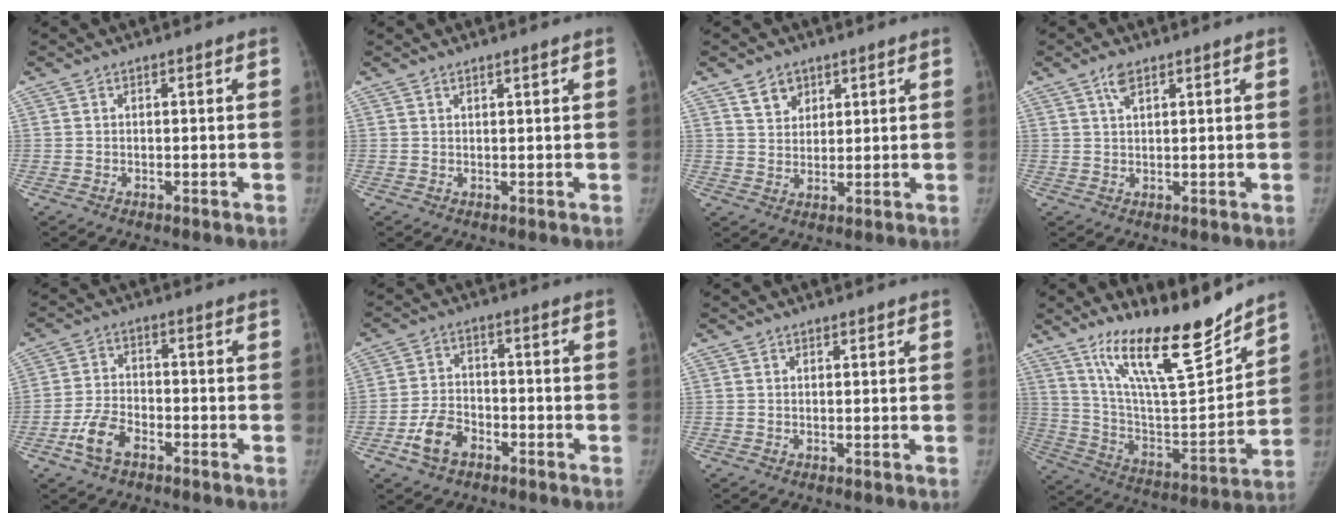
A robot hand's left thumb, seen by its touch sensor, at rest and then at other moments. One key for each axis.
{"total": 0.8, "fx": 0.7, "fy": 0.0, "fz": 0.4, "tx": -0.007, "ty": -0.006, "tz": 0.014}
{"total": 4.6, "fx": 3.0, "fy": 3.2, "fz": 1.5, "tx": -0.005, "ty": -0.022, "tz": 0.059}
{"total": 2.7, "fx": 1.7, "fy": 1.0, "fz": 1.8, "tx": -0.036, "ty": 0.000, "tz": 0.036}
{"total": 6.5, "fx": -3.6, "fy": 3.5, "fz": 4.1, "tx": -0.083, "ty": 0.019, "tz": -0.068}
{"total": 7.0, "fx": -3.7, "fy": 4.4, "fz": 3.9, "tx": -0.072, "ty": 0.022, "tz": -0.066}
{"total": 0.7, "fx": 0.6, "fy": 0.3, "fz": 0.1, "tx": -0.001, "ty": -0.005, "tz": 0.010}
{"total": 21.0, "fx": 16.1, "fy": 4.2, "fz": 12.9, "tx": -0.179, "ty": -0.100, "tz": 0.282}